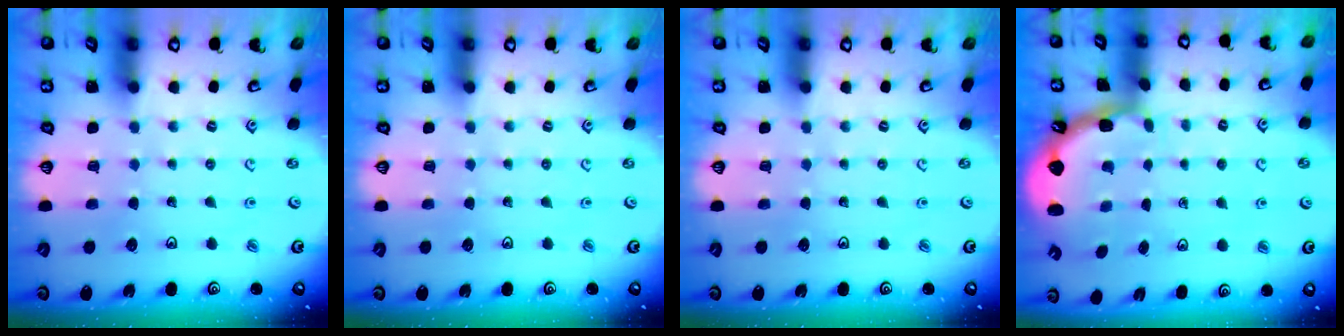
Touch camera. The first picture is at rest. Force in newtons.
{"total": 0.0}
{"total": 0.0}
{"total": 2.5, "press": 1.7, "slide": 1.8}